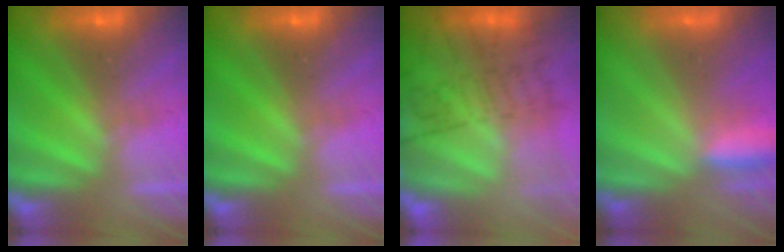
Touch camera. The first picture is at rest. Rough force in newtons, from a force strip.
{"total": 0.0}
{"total": 7.5}
{"total": 3.2}